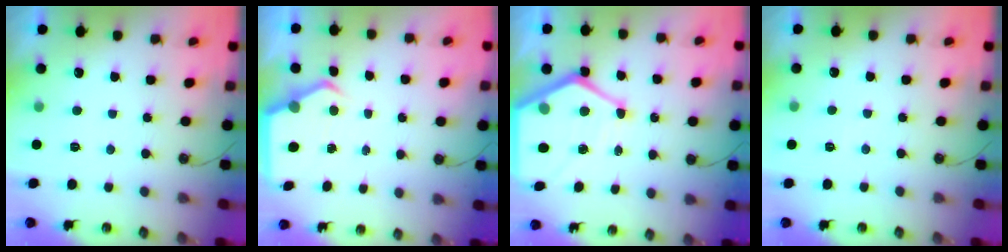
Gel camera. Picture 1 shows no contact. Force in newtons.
{"total": 5.9, "press": 5.9, "slide": 0.5}
{"total": 16.3, "press": 16.2, "slide": 1.5}
{"total": 3.3, "press": 3.3, "slide": 0.6}